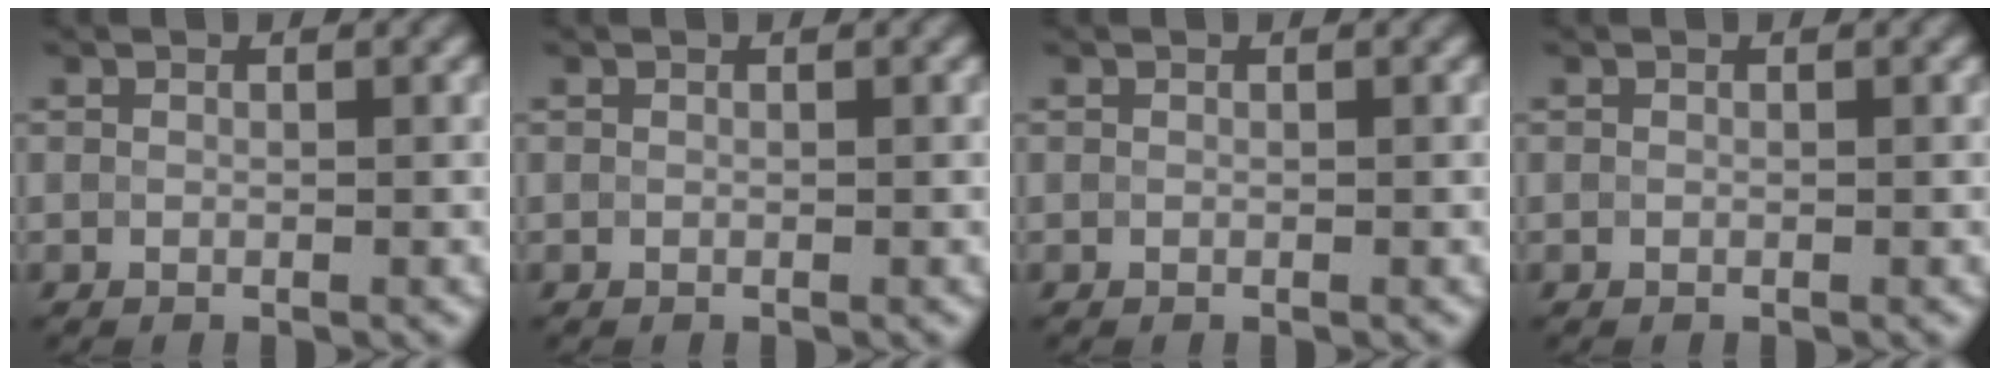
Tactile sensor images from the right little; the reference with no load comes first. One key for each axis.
{"total": 0.0}
{"total": 0.0}
{"total": 0.0}